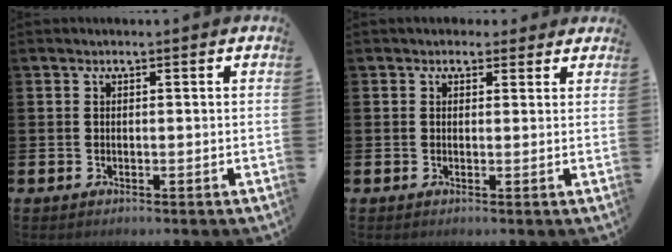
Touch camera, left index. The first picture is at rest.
{"total": 1.7, "force": [1.4, 1.0, -0.1], "torque": [0.011, 0.002, 0.021]}